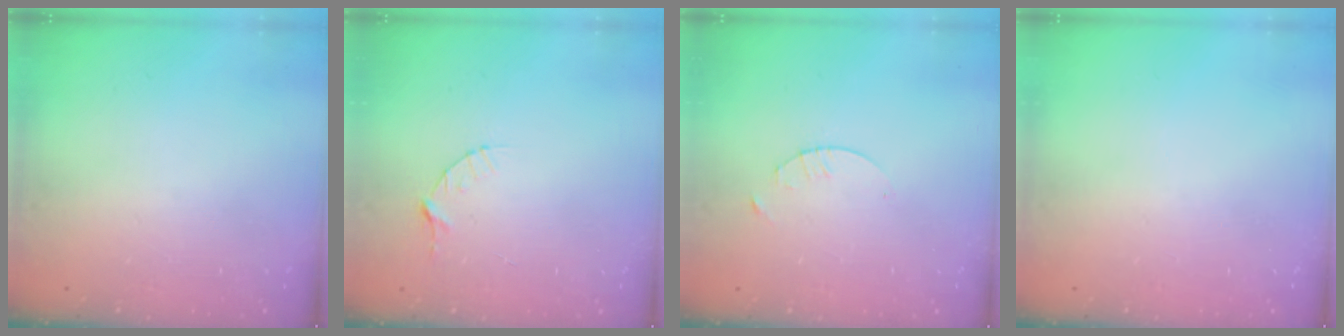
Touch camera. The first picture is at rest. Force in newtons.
{"total": 4.1, "press": 4.1, "slide": 0.4}
{"total": 1.7, "press": 1.6, "slide": 0.2}
{"total": 0.0}